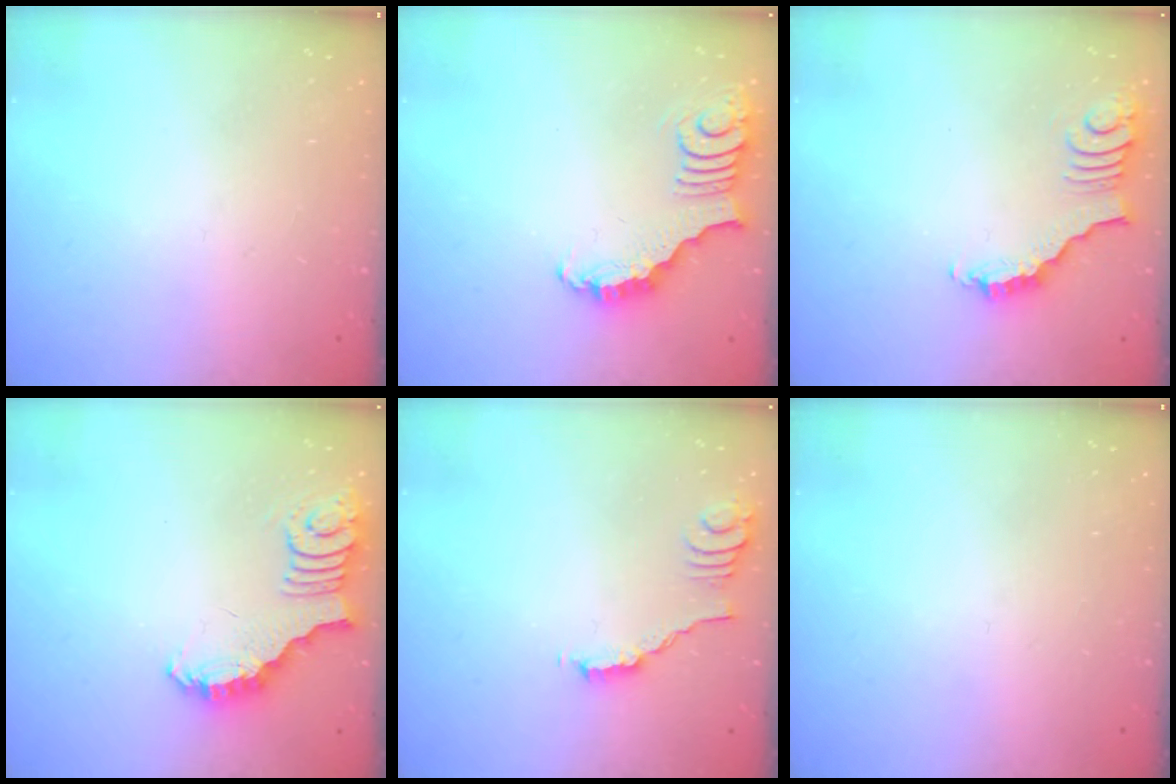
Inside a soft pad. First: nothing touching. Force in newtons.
{"total": 3.4, "press": 3.4, "slide": 0.6}
{"total": 3.5, "press": 3.4, "slide": 0.7}
{"total": 2.5, "press": 2.5, "slide": 0.5}
{"total": 2.0, "press": 2.0, "slide": 0.5}
{"total": 0.0}